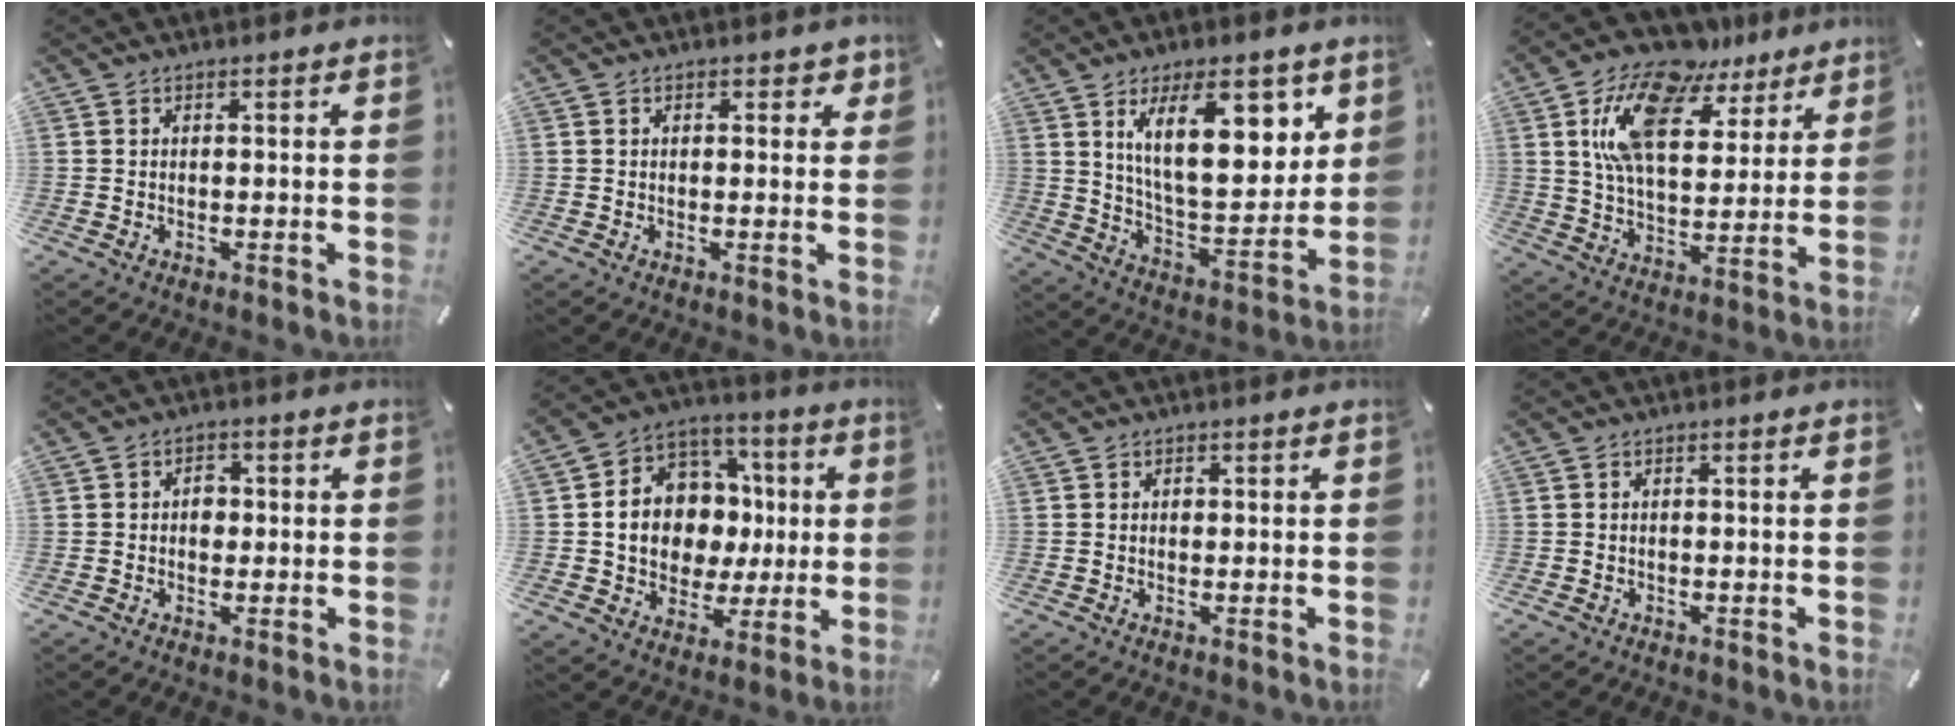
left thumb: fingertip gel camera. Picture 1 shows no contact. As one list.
[{"total": 1.9, "force": [0.5, 1.2, 1.4], "torque": [-0.012, 0.001, 0.004]}, {"total": 20.3, "force": [9.5, 9.3, 15.3], "torque": [-0.238, -0.034, 0.152]}, {"total": 17.6, "force": [10.4, 9.4, 10.6], "torque": [-0.196, -0.037, 0.187]}, {"total": 3.6, "force": [-0.1, 2.8, 2.3], "torque": [-0.020, -0.001, -0.010]}, {"total": 13.8, "force": [-0.2, 12.3, 6.2], "torque": [-0.109, -0.003, 0.010]}, {"total": 1.1, "force": [0.0, 0.8, 0.6], "torque": [-0.005, 0.000, -0.002]}, {"total": 0.9, "force": [-0.4, 0.6, 0.5], "torque": [-0.009, 0.002, -0.009]}]